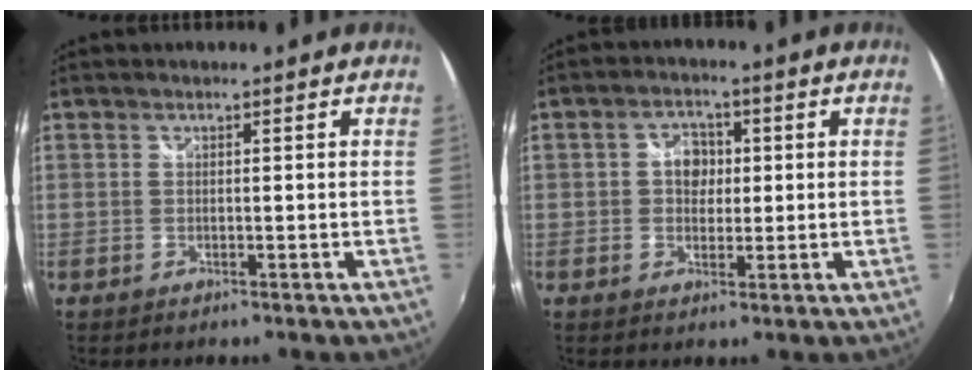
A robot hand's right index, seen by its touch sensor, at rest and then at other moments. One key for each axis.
{"total": 4.5, "fx": 0.4, "fy": 3.8, "fz": 2.5, "tx": -0.039, "ty": 0.012, "tz": 0.006}